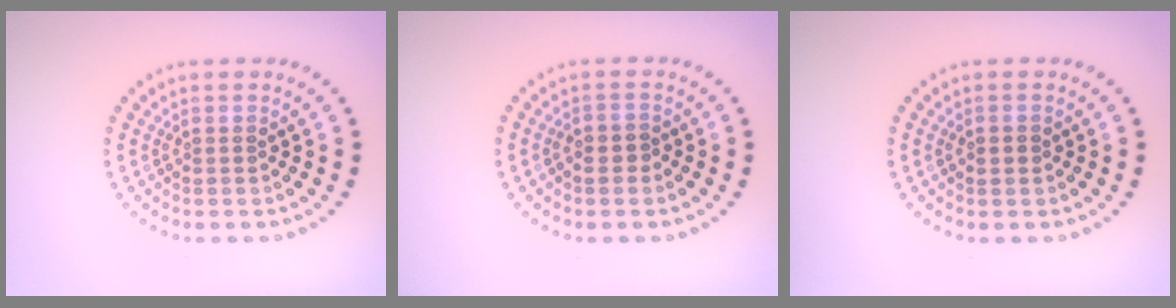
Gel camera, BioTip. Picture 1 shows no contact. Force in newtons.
{"total": 1.0, "press": 0.9, "slide": 0.5}
{"total": 1.2, "press": 1.2, "slide": 0.1}